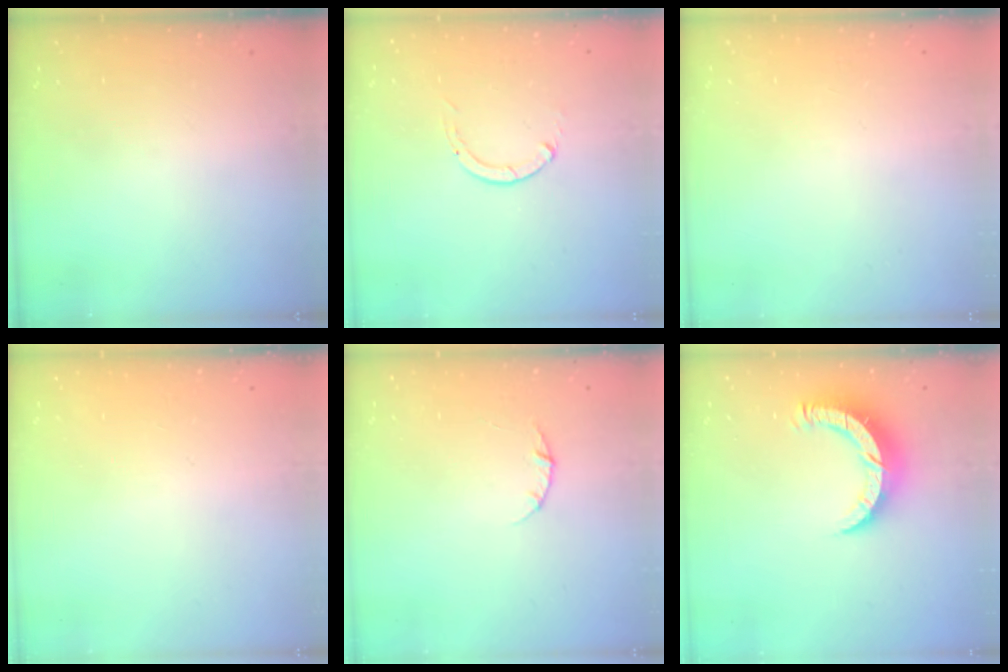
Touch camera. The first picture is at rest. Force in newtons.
{"total": 0.0}
{"total": 2.5, "press": 2.5, "slide": 0.2}
{"total": 2.6, "press": 2.6, "slide": 0.2}
{"total": 2.8, "press": 2.8, "slide": 0.4}
{"total": 9.4, "press": 9.4, "slide": 0.7}